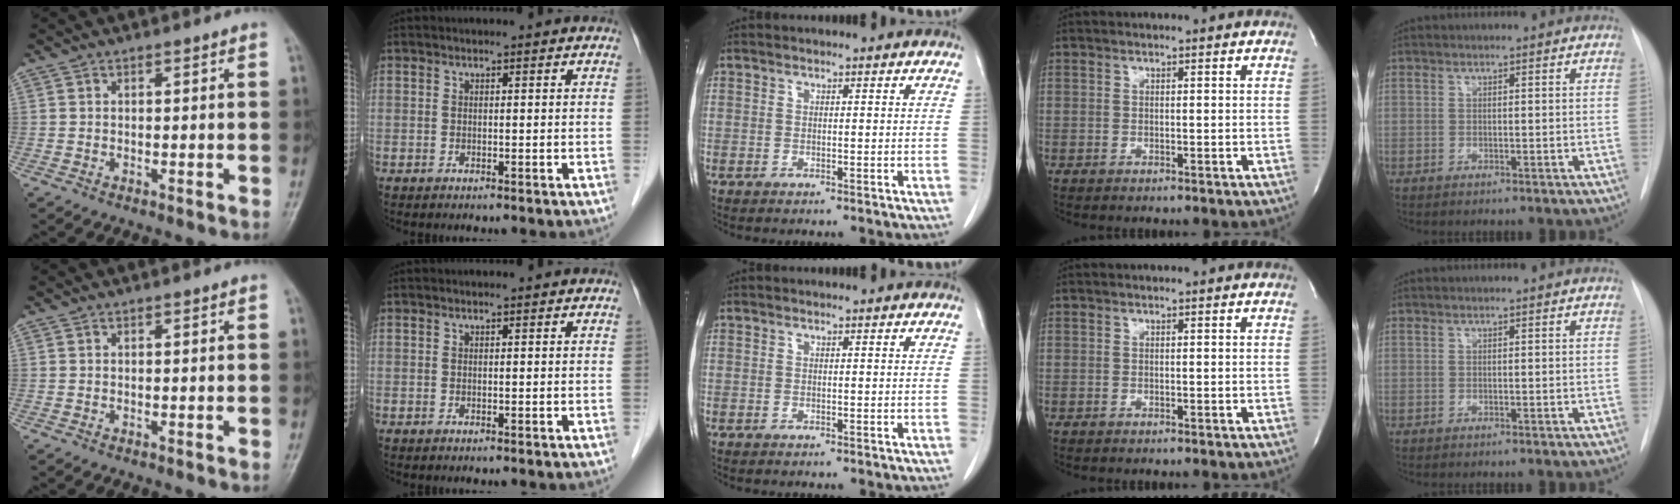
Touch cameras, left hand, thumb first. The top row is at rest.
{}